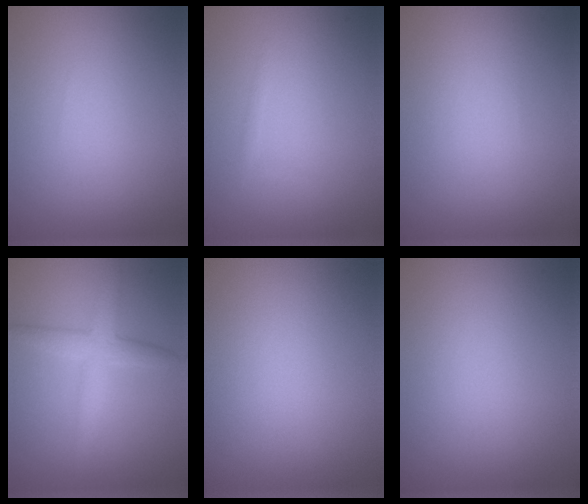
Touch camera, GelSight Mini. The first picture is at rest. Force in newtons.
{"total": 0.6, "press": 0.6, "slide": 0.1}
{"total": 0.0}
{"total": 3.5, "press": 3.5, "slide": 0.1}
{"total": 0.0}
{"total": 0.0}